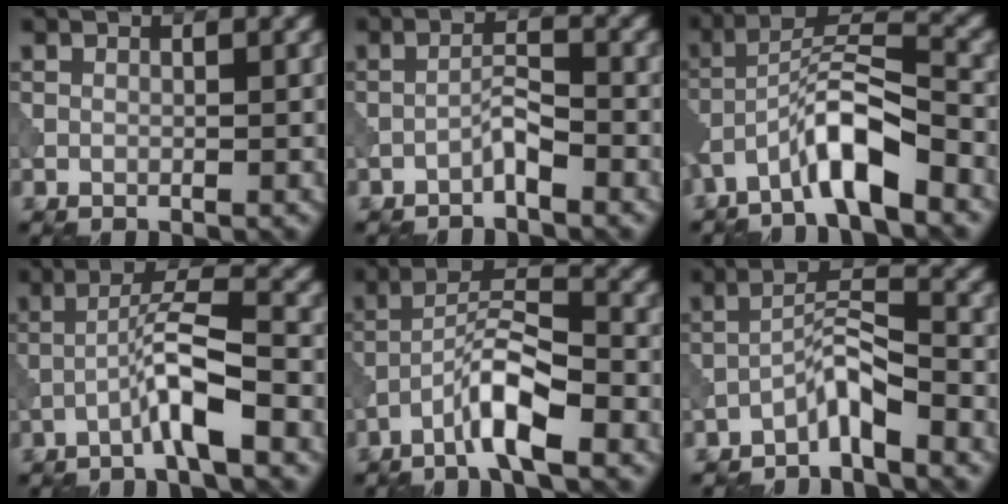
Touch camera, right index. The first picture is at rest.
{"total": 1.8, "force": [-1.3, 0.1, 1.2], "torque": [-0.022, 0.012, -0.027]}
{"total": 6.9, "force": [-4.2, 1.4, 5.3], "torque": [-0.099, 0.016, -0.083]}
{"total": 4.6, "force": [-2.1, 0.2, 4.1], "torque": [-0.074, 0.023, -0.049]}
{"total": 5.4, "force": [-3.2, 0.9, 4.3], "torque": [-0.076, 0.016, -0.064]}
{"total": 3.5, "force": [-2.6, 0.5, 2.2], "torque": [-0.041, 0.018, -0.054]}